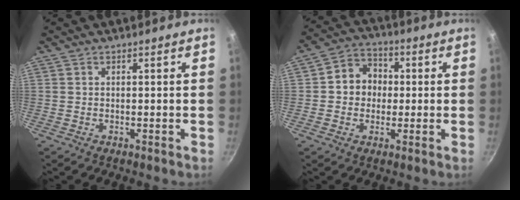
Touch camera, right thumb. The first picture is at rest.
{"total": 8.2, "force": [0.2, 7.2, 3.8], "torque": [-0.023, 0.017, -0.011]}